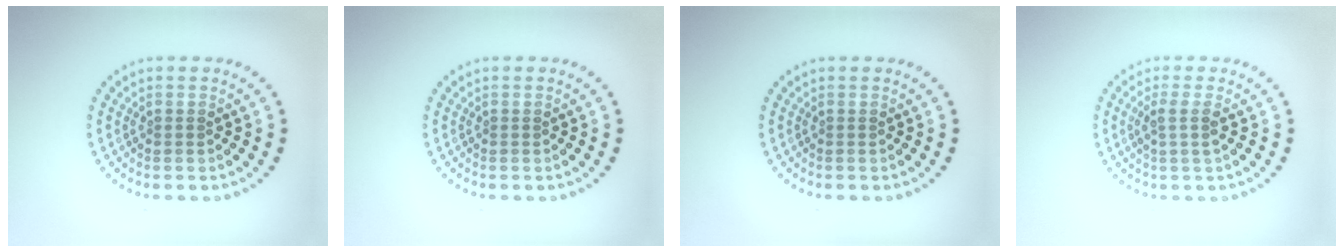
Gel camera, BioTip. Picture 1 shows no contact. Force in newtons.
{"total": 0.0}
{"total": 0.0}
{"total": 1.9, "press": 1.5, "slide": 1.2}